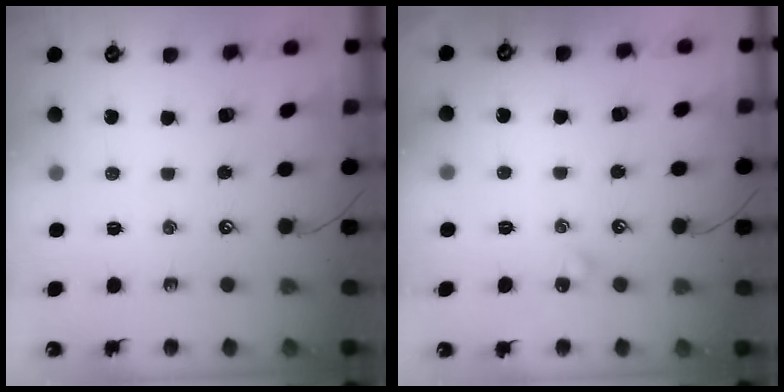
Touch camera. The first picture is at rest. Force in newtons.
{"total": 1.8, "press": 1.7, "slide": 0.5}